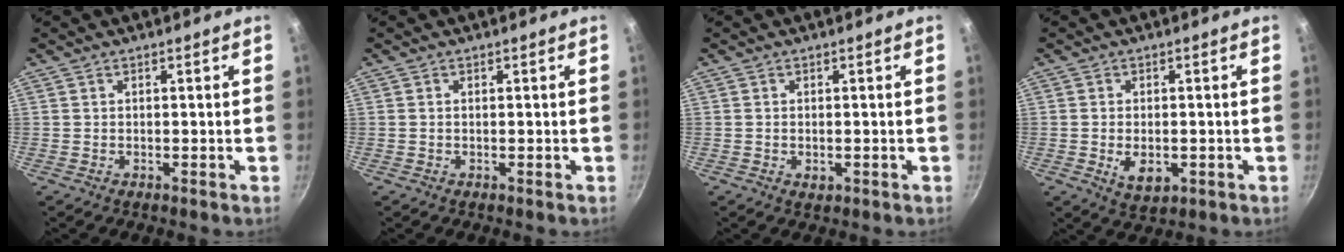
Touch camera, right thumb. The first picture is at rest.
{"total": 0.0}
{"total": 1.6, "force": [-0.3, 1.0, 1.1], "torque": [-0.017, -0.002, -0.003]}
{"total": 5.5, "force": [-1.2, 3.3, 4.2], "torque": [-0.062, -0.004, -0.011]}